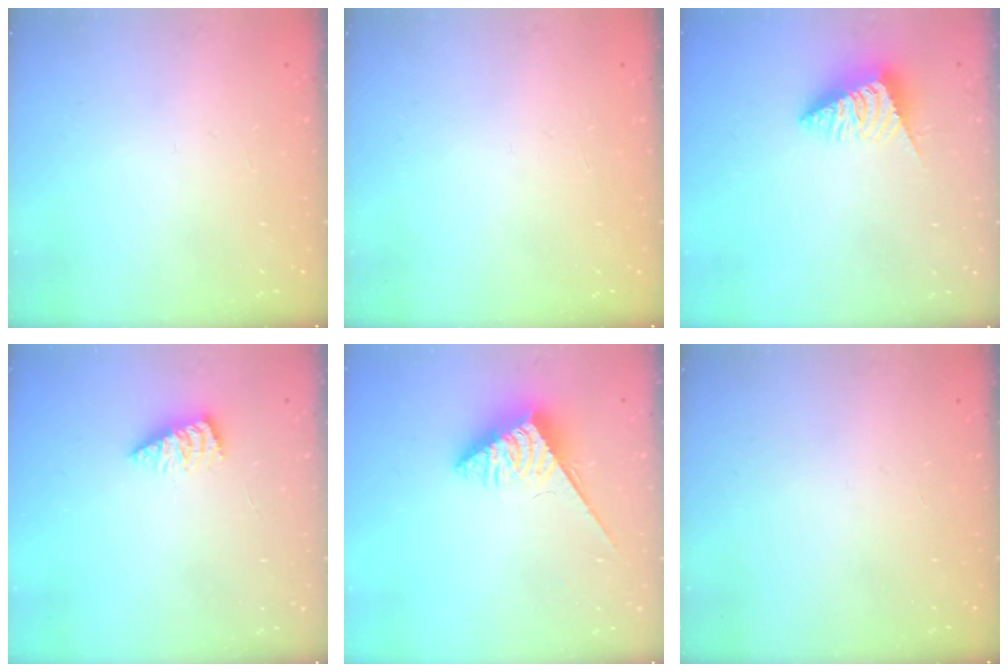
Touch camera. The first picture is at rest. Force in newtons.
{"total": 0.0}
{"total": 3.8, "press": 3.7, "slide": 0.6}
{"total": 2.8, "press": 2.7, "slide": 0.3}
{"total": 4.7, "press": 4.7, "slide": 0.5}
{"total": 0.0}